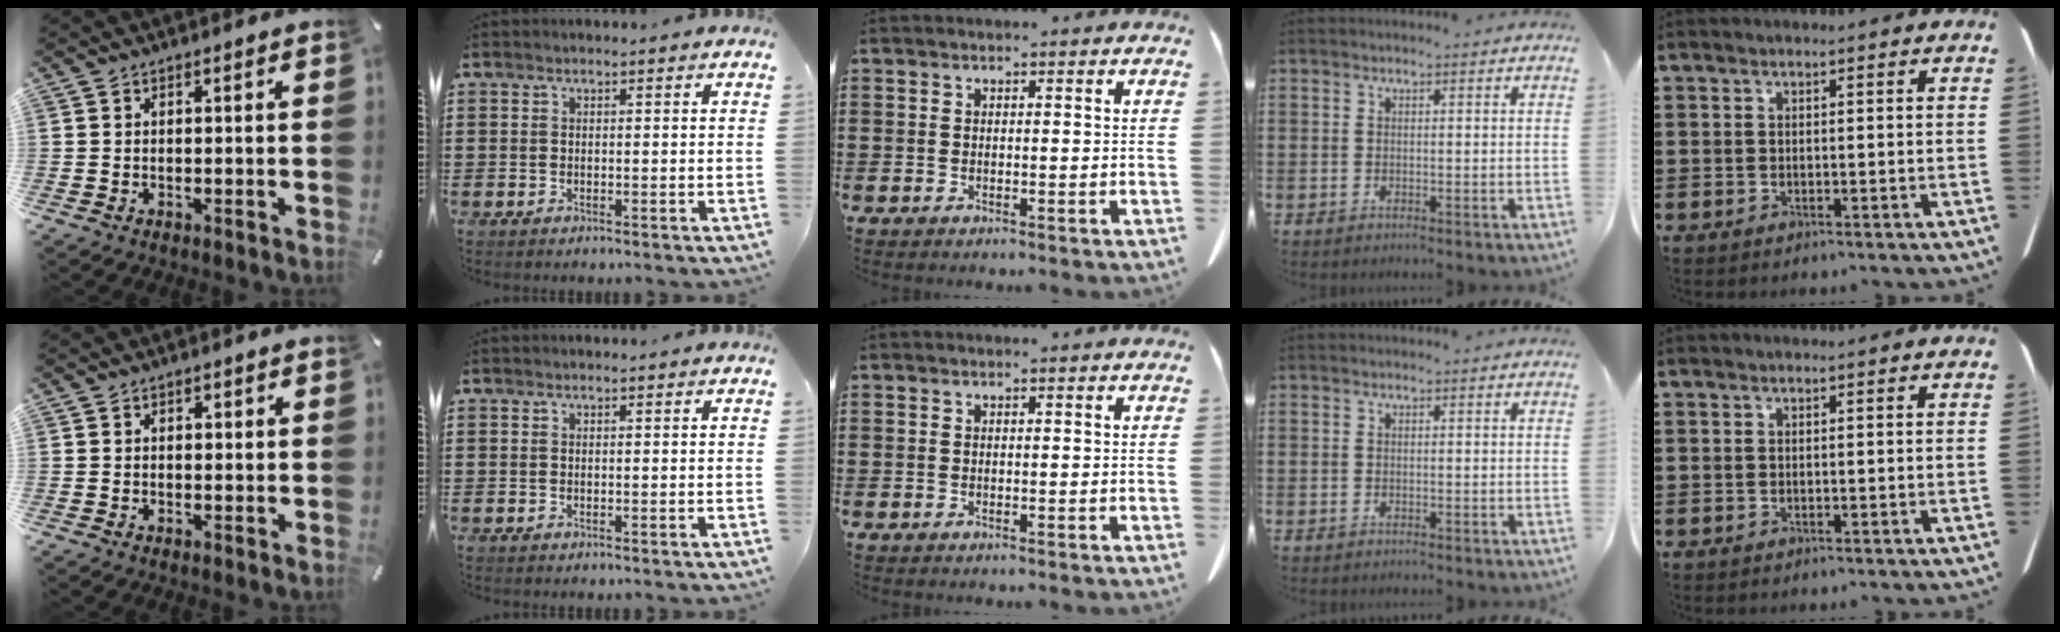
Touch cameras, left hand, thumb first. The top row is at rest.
{"thumb": {"total": 1.1, "force": [0.3, 0.8, 0.7], "torque": [-0.015, 0.007, 0.003]}}